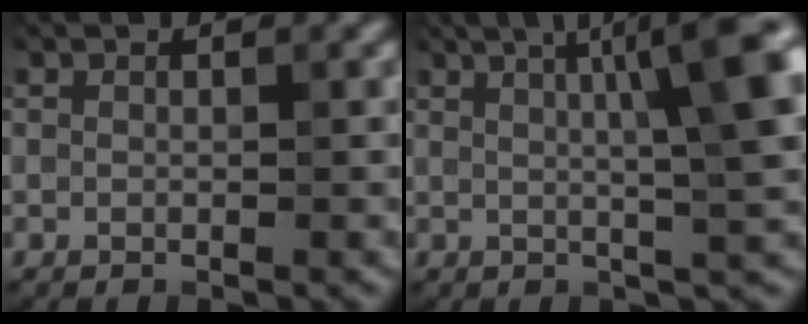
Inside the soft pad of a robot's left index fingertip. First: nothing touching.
{"total": 10.2, "force": [2.8, 2.2, 9.6], "torque": [-0.093, 0.023, 0.033]}